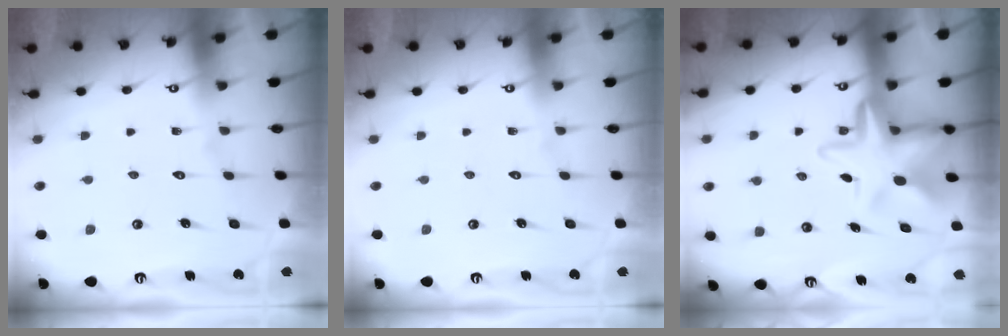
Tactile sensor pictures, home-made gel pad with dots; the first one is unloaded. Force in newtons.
{"total": 0.0}
{"total": 11.1, "press": 10.8, "slide": 2.6}